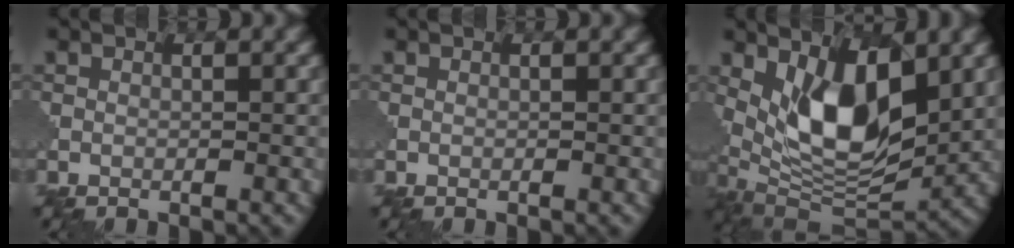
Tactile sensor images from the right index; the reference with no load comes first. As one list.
[{"total": 0.0}, {"total": 9.6, "force": [2.7, 4.5, 8.0], "torque": [-0.143, -0.019, 0.051]}]